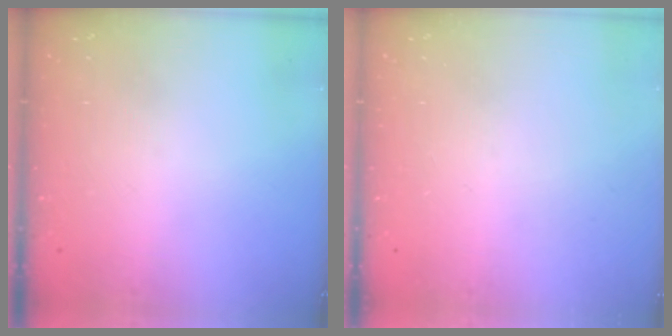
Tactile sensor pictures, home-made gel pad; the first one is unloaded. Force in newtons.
{"total": 0.0}